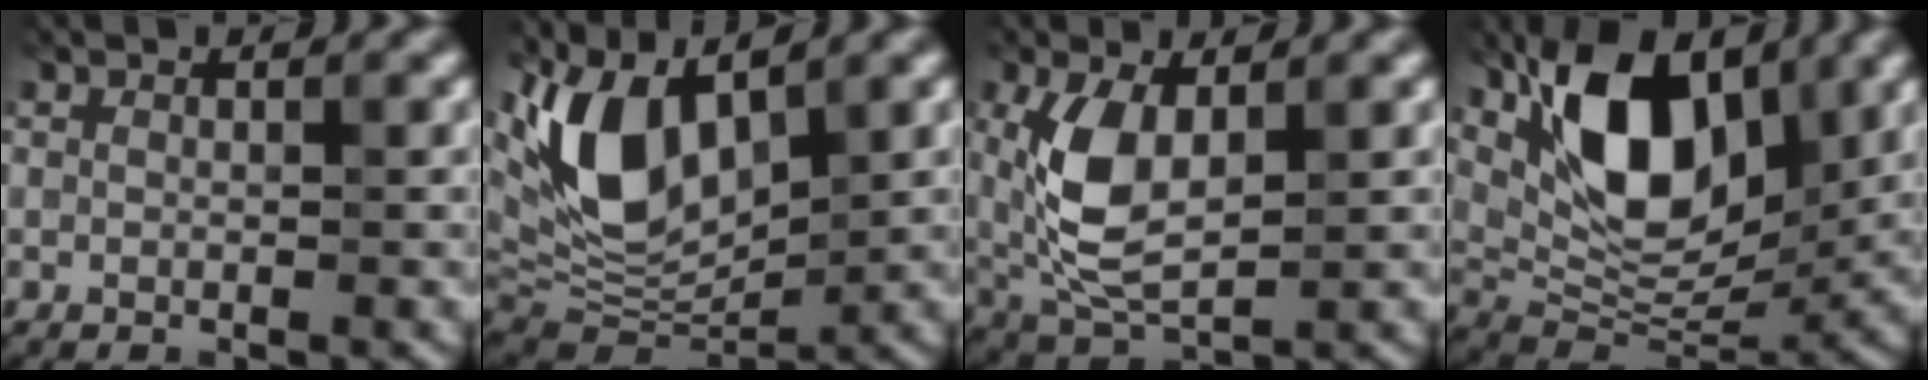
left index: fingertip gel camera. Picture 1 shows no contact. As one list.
[{"total": 11.1, "force": [3.9, 5.7, 8.7], "torque": [-0.188, 0.007, 0.065]}, {"total": 6.5, "force": [1.1, 3.3, 5.5], "torque": [-0.131, -0.004, 0.028]}, {"total": 10.5, "force": [4.0, 5.5, 8.0], "torque": [-0.140, -0.008, 0.072]}]